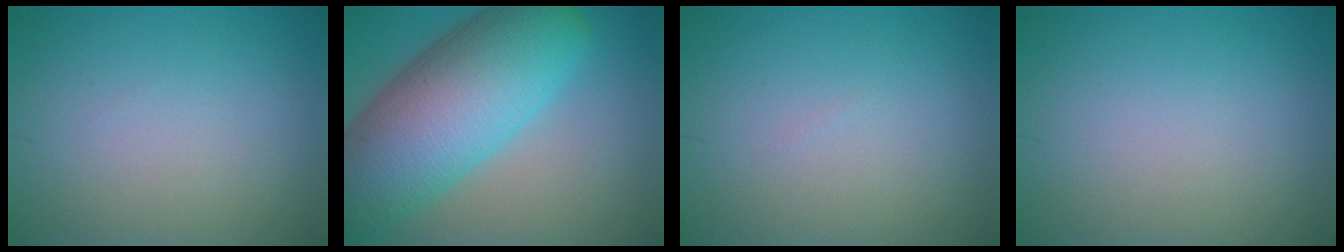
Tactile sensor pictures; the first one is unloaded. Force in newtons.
{"total": 13.7, "press": 13.7, "slide": 0.6}
{"total": 0.0}
{"total": 0.0}